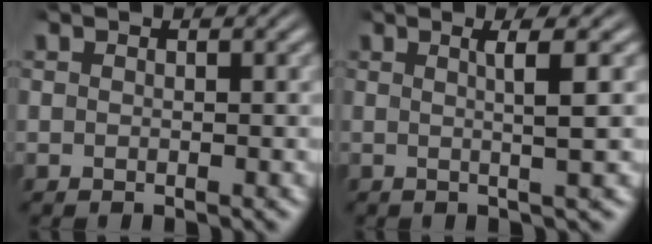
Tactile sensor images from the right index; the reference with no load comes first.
{"total": 2.8, "force": [0.7, -0.8, 2.6], "torque": [-0.042, 0.002, 0.011]}